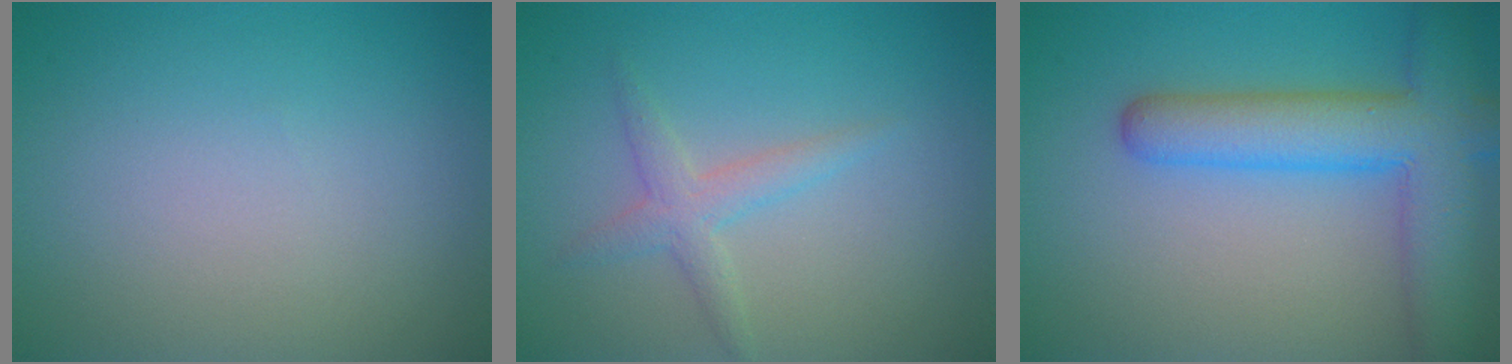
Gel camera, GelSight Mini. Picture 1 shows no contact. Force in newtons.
{"total": 2.1, "press": 2.1, "slide": 0.1}
{"total": 6.5, "press": 6.5, "slide": 0.3}